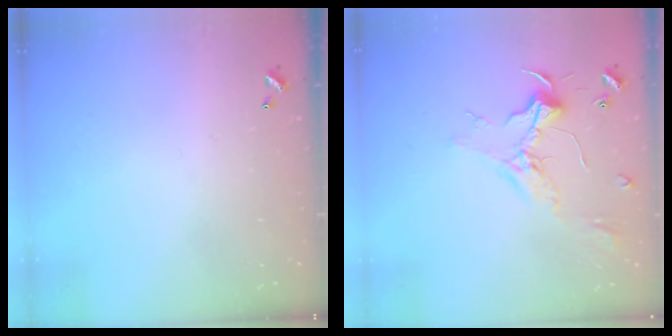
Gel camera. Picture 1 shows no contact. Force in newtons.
{"total": 2.4, "press": 2.3, "slide": 0.8}